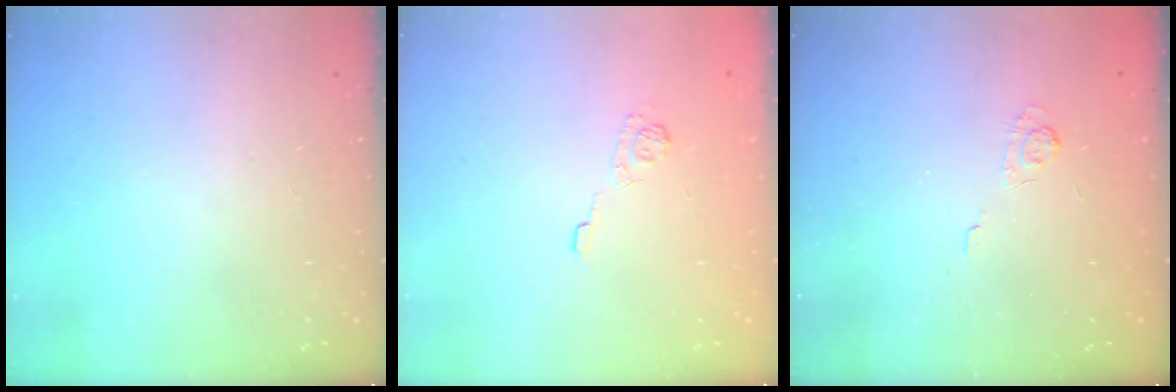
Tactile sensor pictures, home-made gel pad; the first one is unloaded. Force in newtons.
{"total": 3.6, "press": 3.3, "slide": 1.4}
{"total": 2.0, "press": 1.3, "slide": 1.5}